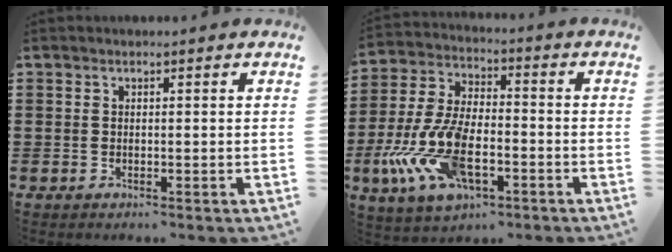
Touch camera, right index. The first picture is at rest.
{"total": 12.7, "force": [-4.7, 6.0, 10.2], "torque": [-0.250, -0.010, -0.092]}